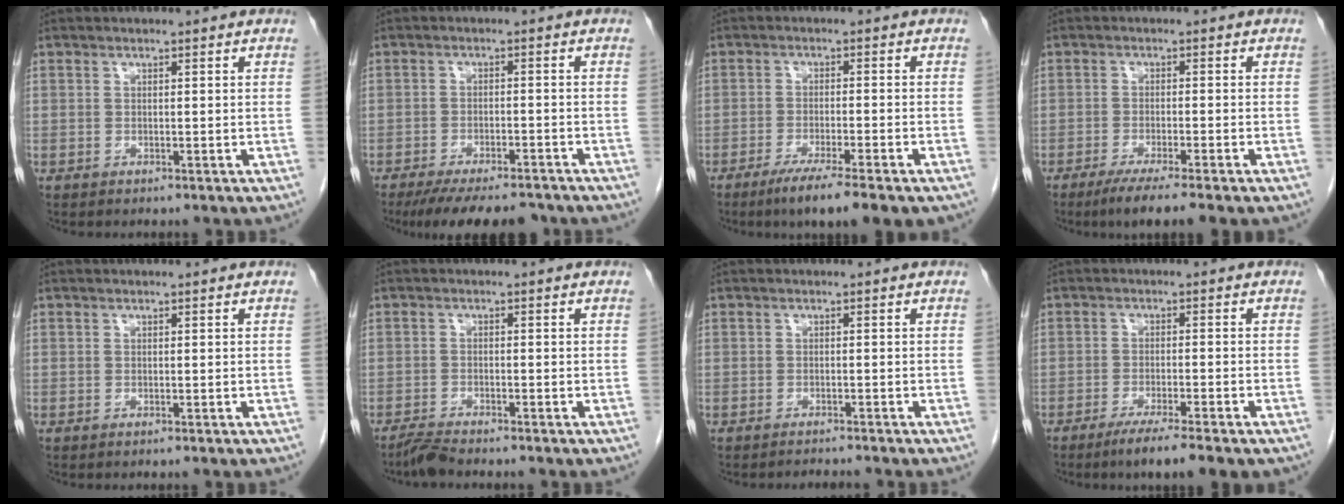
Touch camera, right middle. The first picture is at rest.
{"total": 12.1, "force": [-10.3, 3.0, 5.4], "torque": [-0.082, -0.007, -0.144]}
{"total": 9.1, "force": [-6.5, 0.4, 6.4], "torque": [-0.091, -0.020, -0.096]}
{"total": 6.6, "force": [-4.8, -0.4, 4.4], "torque": [-0.065, -0.015, -0.077]}
{"total": 0.0}
{"total": 2.4, "force": [-2.3, -0.2, 0.7], "torque": [-0.022, -0.011, -0.047]}
{"total": 1.6, "force": [-1.5, -0.6, 0.0], "torque": [-0.001, -0.006, -0.022]}
{"total": 6.8, "force": [-4.9, 0.0, 4.8], "torque": [-0.068, -0.015, -0.073]}